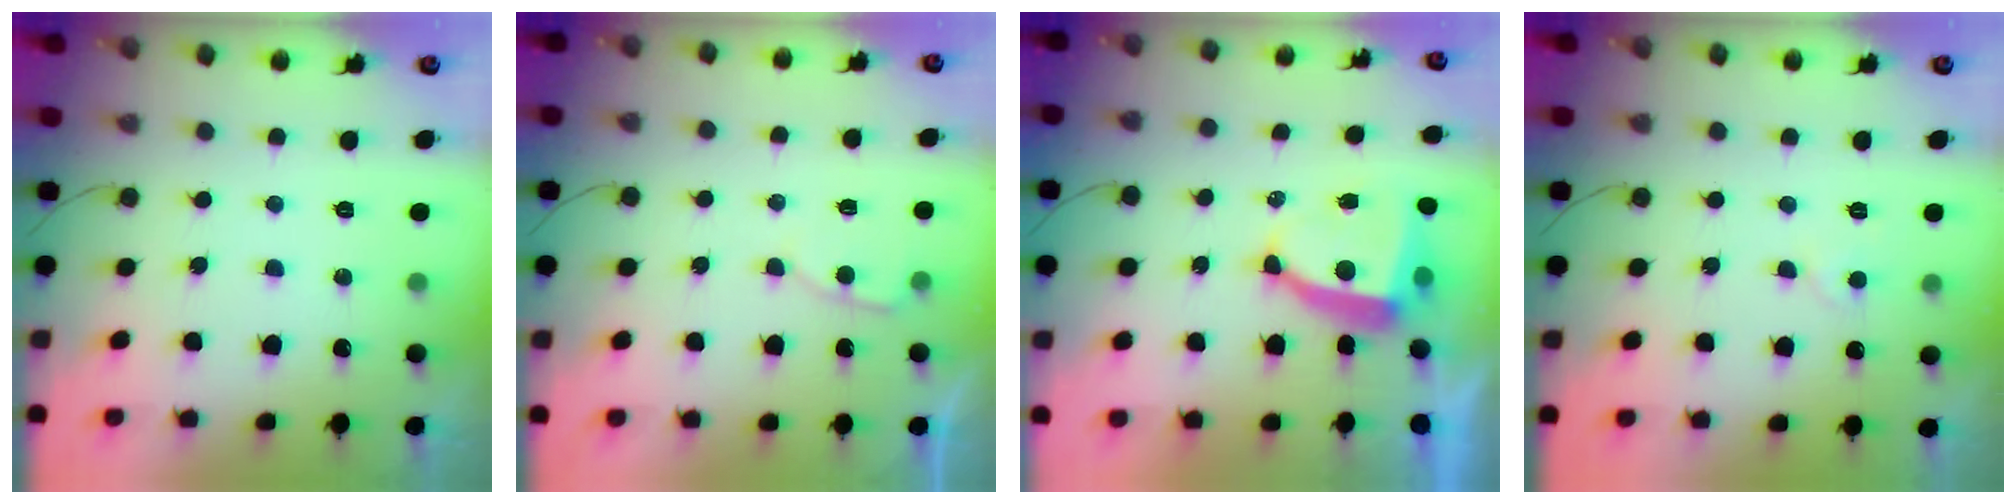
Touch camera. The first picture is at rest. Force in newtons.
{"total": 2.7, "press": 2.7, "slide": 0.3}
{"total": 7.0, "press": 7.0, "slide": 0.8}
{"total": 3.7, "press": 3.7, "slide": 0.4}